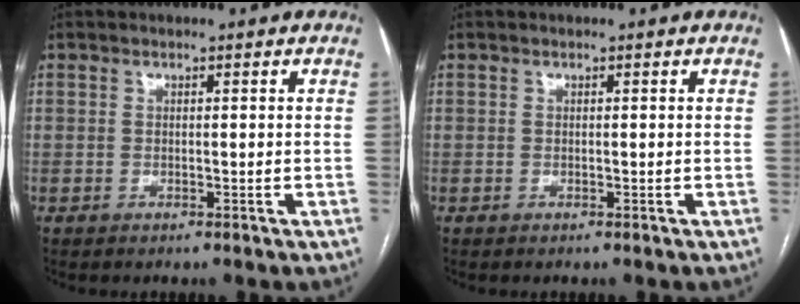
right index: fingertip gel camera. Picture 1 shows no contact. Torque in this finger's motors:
{"motor_torque": [0.00, 0.00, 0.00, 0.01]}